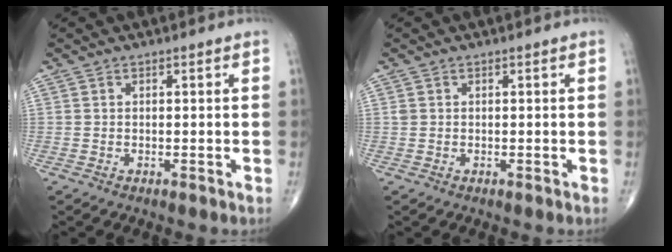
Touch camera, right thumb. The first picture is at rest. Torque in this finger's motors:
{"motor_torque": [-0.27, 0.00, 0.07, -0.08, -0.03]}